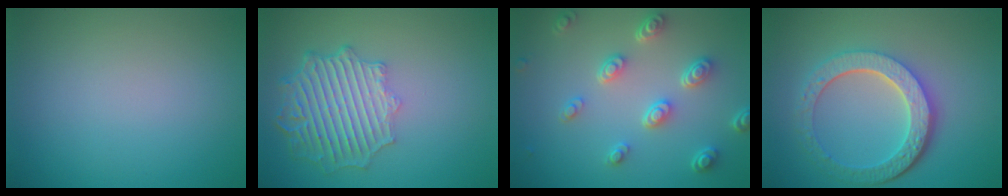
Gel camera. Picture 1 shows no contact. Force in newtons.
{"total": 6.6, "press": 5.1, "slide": 4.1}
{"total": 4.5, "press": 3.5, "slide": 2.9}
{"total": 6.4, "press": 4.7, "slide": 4.3}